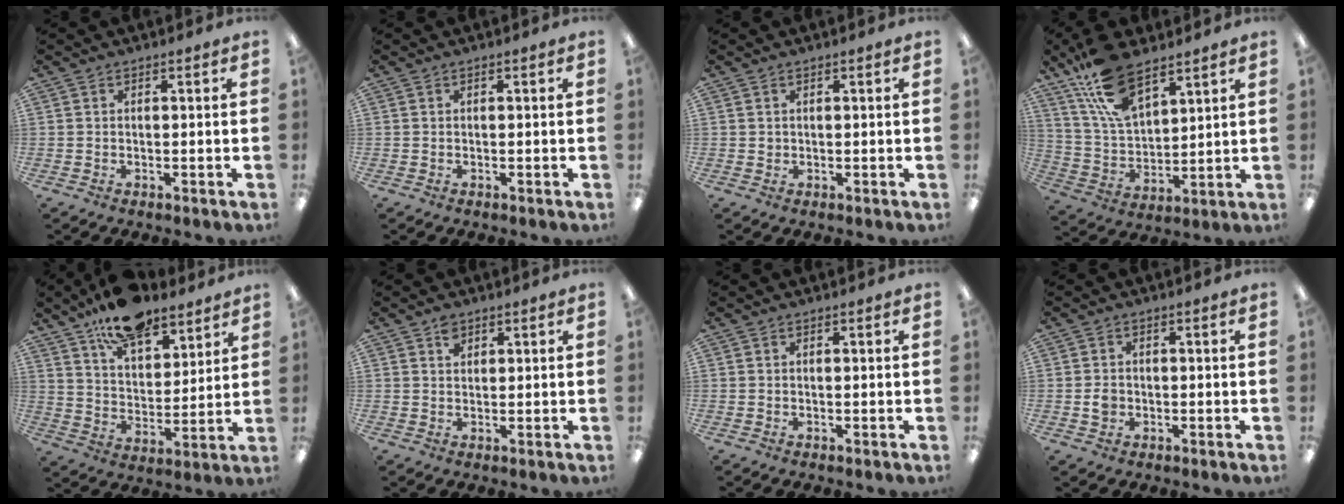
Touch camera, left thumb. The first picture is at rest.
{"total": 0.0}
{"total": 0.8, "force": [0.3, 0.7, 0.1], "torque": [-0.002, 0.004, 0.005]}
{"total": 16.0, "force": [10.8, 7.3, 9.4], "torque": [-0.197, -0.040, 0.196]}
{"total": 15.0, "force": [11.8, 6.6, 6.5], "torque": [-0.107, -0.067, 0.213]}
{"total": 2.5, "force": [1.7, 1.6, 1.0], "torque": [-0.007, -0.007, 0.028]}
{"total": 0.0}
{"total": 2.4, "force": [-0.3, 2.0, 1.2], "torque": [-0.014, 0.001, -0.009]}